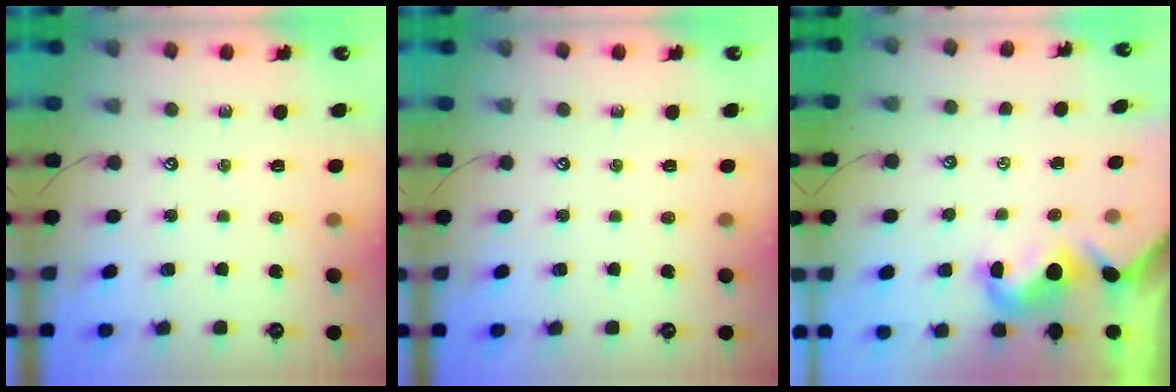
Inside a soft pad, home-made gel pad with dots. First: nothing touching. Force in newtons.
{"total": 0.0}
{"total": 1.4, "press": 1.1, "slide": 0.9}